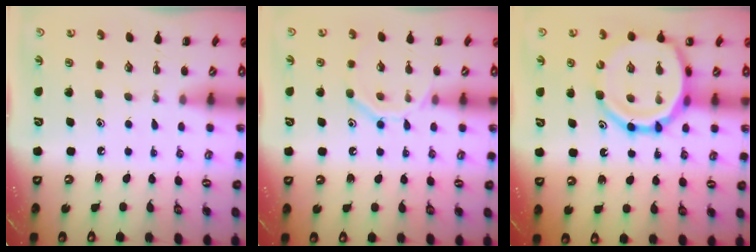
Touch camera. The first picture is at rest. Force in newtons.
{"total": 10.6, "press": 10.5, "slide": 1.5}
{"total": 17.5, "press": 17.0, "slide": 4.2}